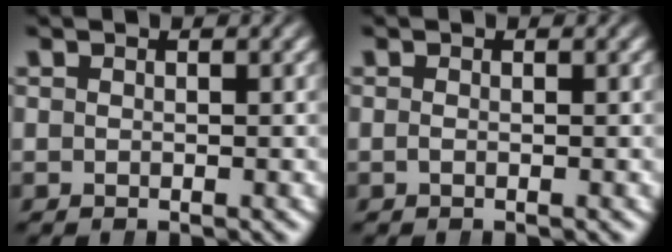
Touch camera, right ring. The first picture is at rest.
{"total": 0.5, "force": [-0.3, -0.5, 0.1], "torque": [-0.001, -0.005, -0.001]}